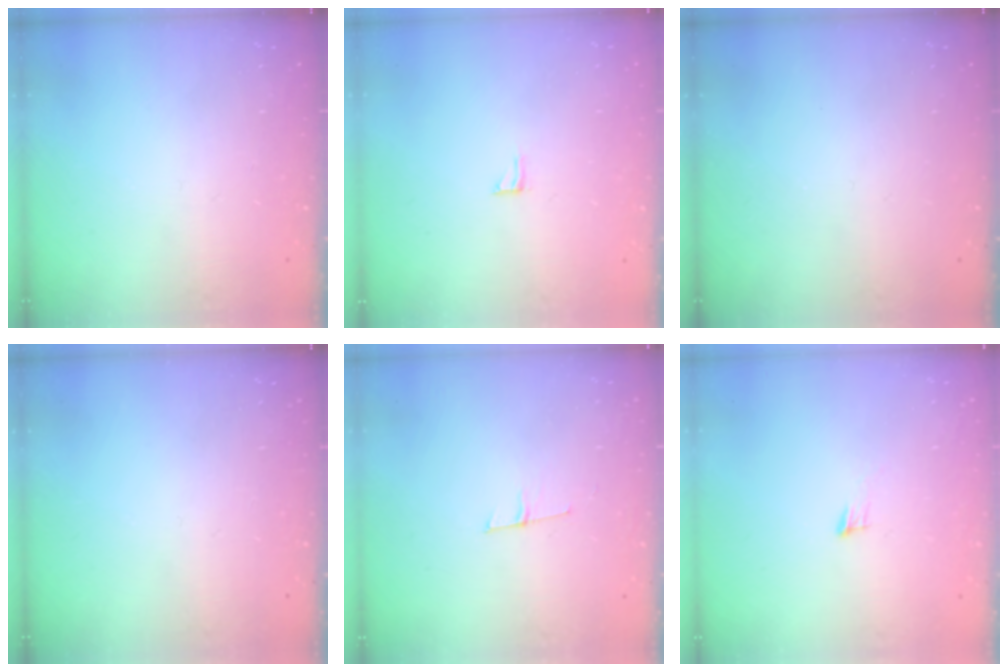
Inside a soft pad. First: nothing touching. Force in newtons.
{"total": 4.2, "press": 4.2, "slide": 0.4}
{"total": 0.0}
{"total": 0.0}
{"total": 5.3, "press": 4.5, "slide": 2.9}
{"total": 4.3, "press": 4.1, "slide": 1.0}